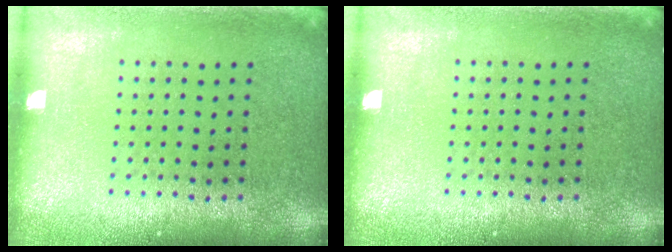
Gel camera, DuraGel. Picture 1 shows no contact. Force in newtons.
{"total": 0.0}